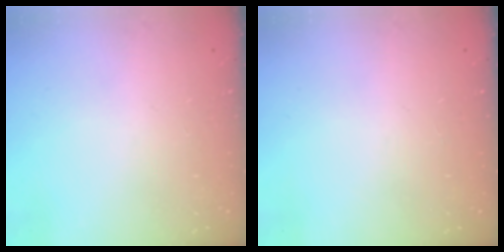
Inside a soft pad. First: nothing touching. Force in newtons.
{"total": 0.0}